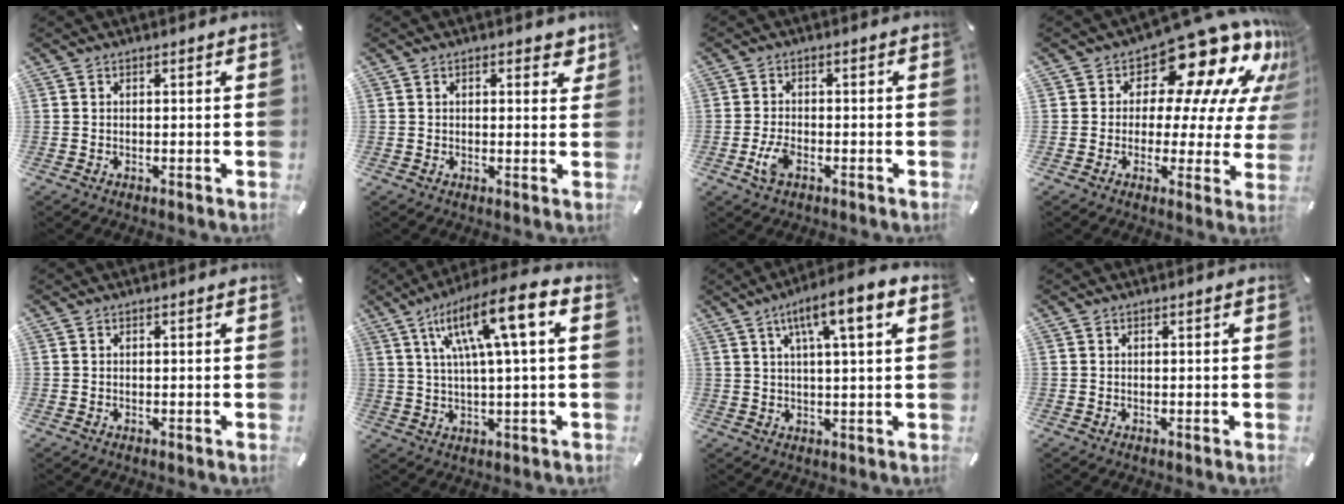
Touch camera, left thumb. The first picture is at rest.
{"total": 2.7, "force": [1.2, 1.5, 1.9], "torque": [-0.018, -0.002, 0.014]}
{"total": 4.7, "force": [-1.9, 2.4, 3.5], "torque": [-0.084, 0.002, -0.039]}
{"total": 17.3, "force": [11.9, 7.7, 9.9], "torque": [-0.140, -0.100, 0.197]}
{"total": 0.0}
{"total": 15.6, "force": [5.5, 3.2, 14.3], "torque": [-0.252, -0.011, 0.083]}
{"total": 9.8, "force": [4.3, 1.9, 8.6], "torque": [-0.144, -0.010, 0.070]}
{"total": 0.0}